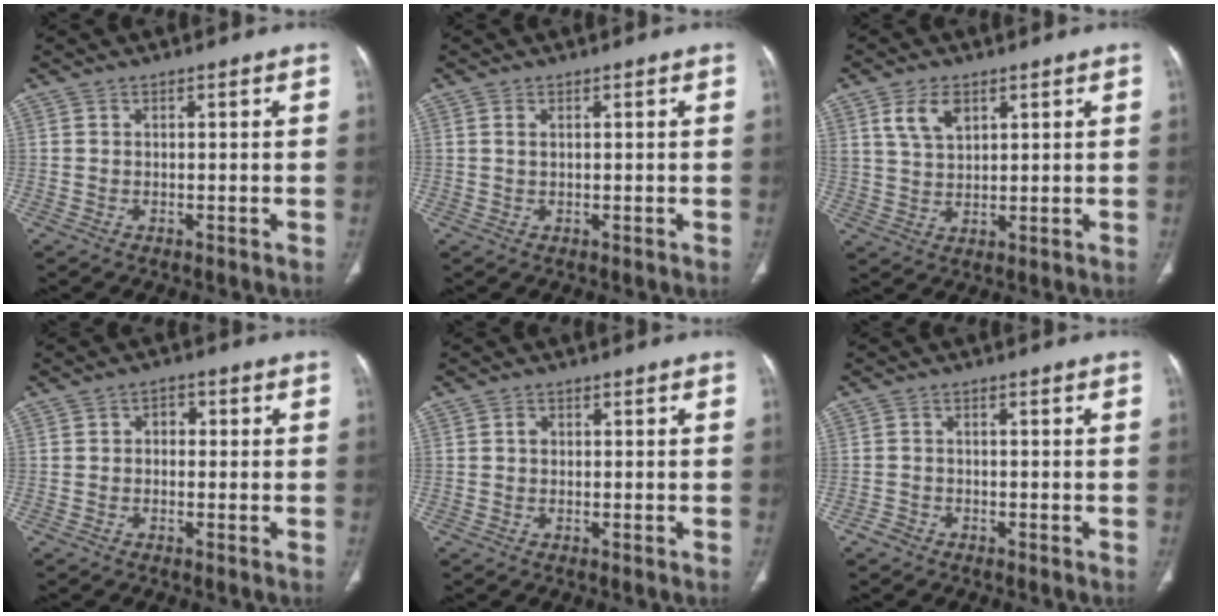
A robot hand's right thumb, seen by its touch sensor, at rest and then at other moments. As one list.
[{"total": 1.0, "force": [0.4, 0.5, 0.8], "torque": [-0.021, 0.004, 0.010]}, {"total": 6.2, "force": [3.1, 3.6, 3.9], "torque": [-0.064, -0.014, 0.065]}, {"total": 2.5, "force": [0.1, 1.9, 1.6], "torque": [-0.009, 0.009, -0.006]}, {"total": 1.1, "force": [0.1, 0.9, 0.6], "torque": [-0.006, 0.003, 0.000]}, {"total": 1.6, "force": [-1.2, 1.1, 0.2], "torque": [-0.007, 0.005, -0.025]}]